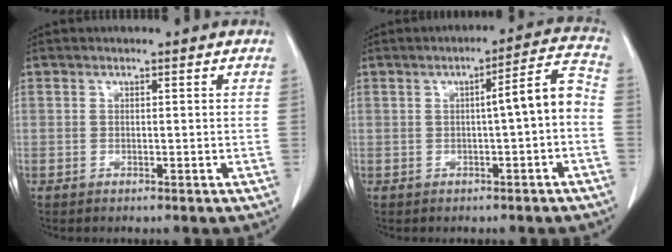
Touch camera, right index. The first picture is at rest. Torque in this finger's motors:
{"motor_torque": [0.51, -0.21, 0.28, 0.07]}